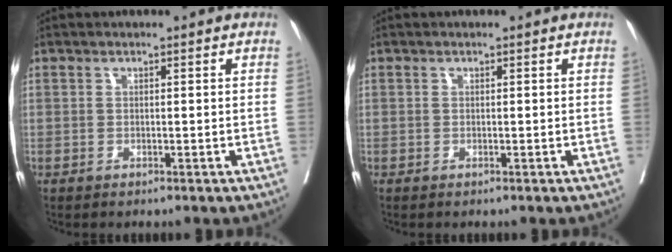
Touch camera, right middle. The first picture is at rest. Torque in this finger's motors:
{"motor_torque": [0.18, -0.16, -0.18, -0.21]}